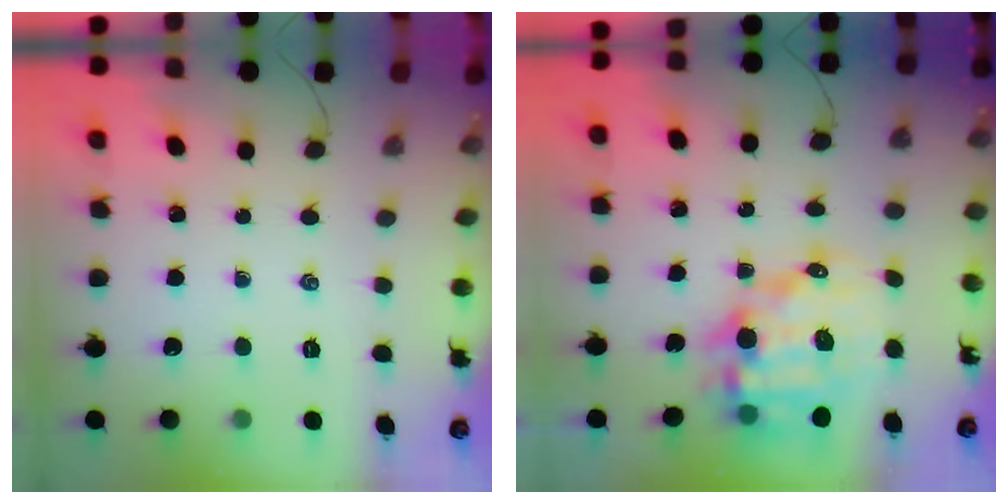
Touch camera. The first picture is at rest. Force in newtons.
{"total": 13.9, "press": 13.5, "slide": 3.0}